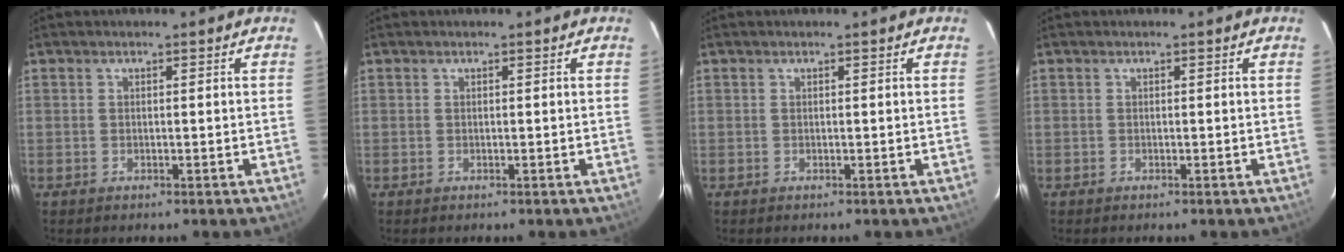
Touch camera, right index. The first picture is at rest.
{"total": 0.0}
{"total": 0.0}
{"total": 0.0}